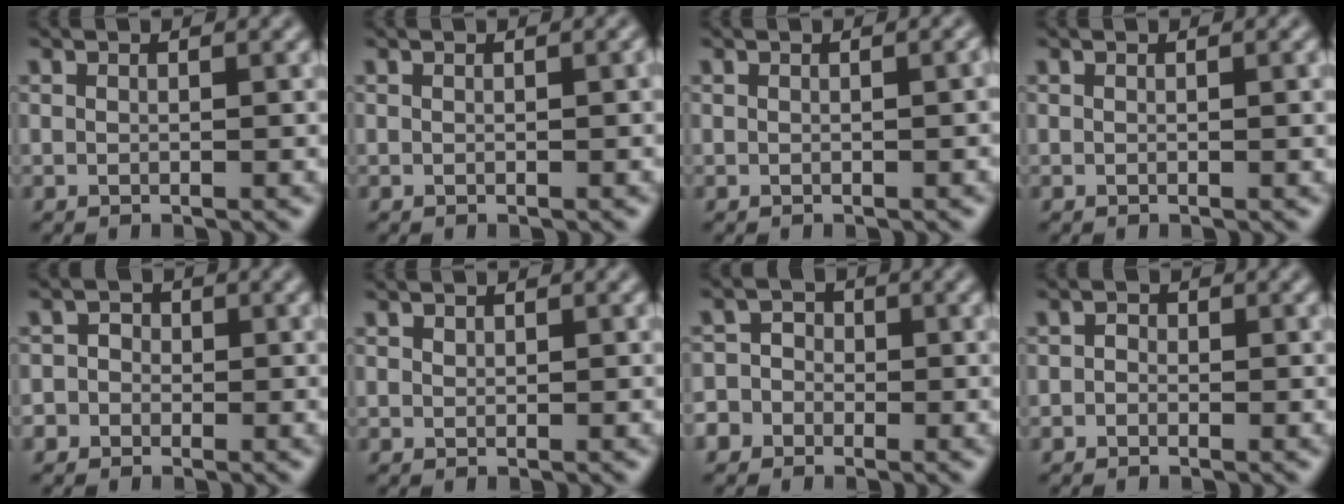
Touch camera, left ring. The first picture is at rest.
{"total": 0.0}
{"total": 0.6, "force": [-0.2, 0.1, 0.6], "torque": [-0.007, 0.002, 0.000]}
{"total": 0.5, "force": [0.0, 0.0, 0.5], "torque": [-0.004, 0.000, 0.000]}
{"total": 3.2, "force": [-1.1, 3.0, 0.7], "torque": [0.018, 0.010, -0.044]}
{"total": 0.5, "force": [0.4, 0.3, 0.1], "torque": [-0.001, -0.002, 0.009]}
{"total": 4.8, "force": [-2.5, 4.0, 1.0], "torque": [0.001, -0.002, -0.057]}
{"total": 1.0, "force": [-0.2, 0.9, 0.4], "torque": [0.000, -0.003, -0.015]}